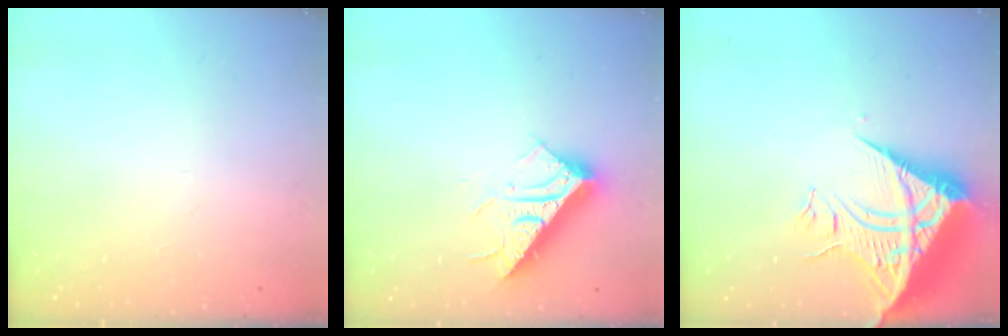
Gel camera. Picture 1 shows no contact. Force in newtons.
{"total": 17.0, "press": 17.0, "slide": 0.3}
{"total": 14.7, "press": 14.6, "slide": 1.5}